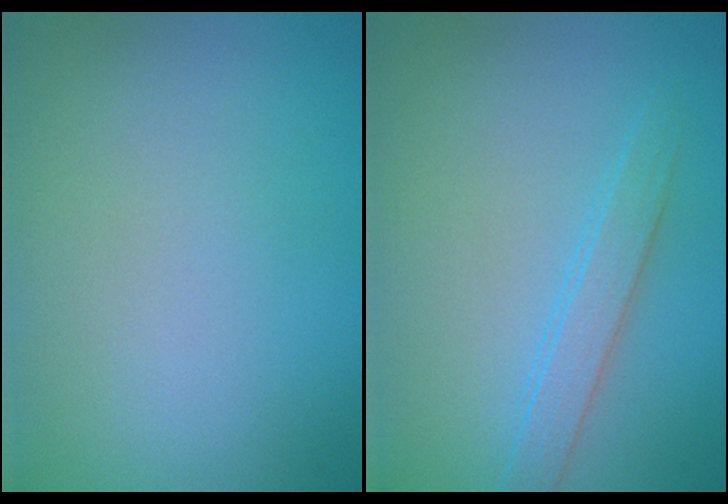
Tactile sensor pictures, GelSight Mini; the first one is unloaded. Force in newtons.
{"total": 2.1, "press": 2.1, "slide": 0.1}